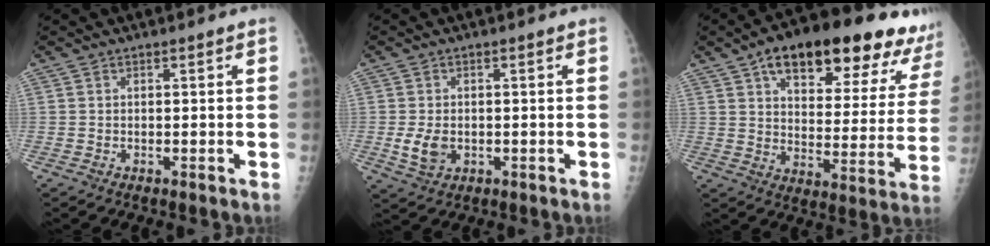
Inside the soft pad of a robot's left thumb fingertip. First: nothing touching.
{"total": 4.4, "force": [-0.7, 3.1, 3.1], "torque": [-0.056, -0.006, -0.005]}
{"total": 25.8, "force": [16.5, 10.3, 17.0], "torque": [-0.199, -0.031, 0.226]}